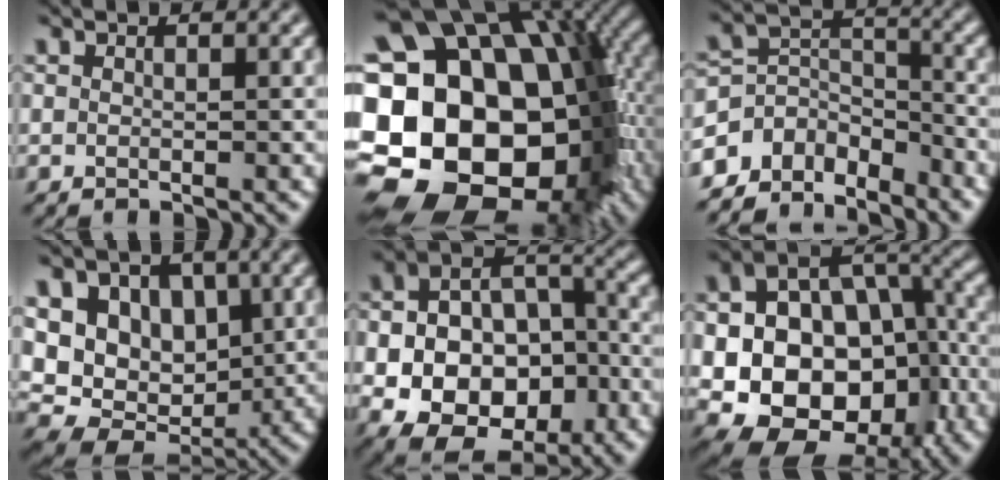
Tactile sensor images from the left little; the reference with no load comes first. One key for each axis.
{"total": 22.9, "fx": -4.0, "fy": 17.2, "fz": 14.6, "tx": -0.276, "ty": -0.047, "tz": -0.080}
{"total": 6.1, "fx": -5.0, "fy": 3.1, "fz": 1.6, "tx": -0.019, "ty": 0.003, "tz": -0.097}
{"total": 12.6, "fx": 3.0, "fy": 9.2, "fz": 8.1, "tx": -0.123, "ty": 0.022, "tz": 0.048}
{"total": 14.4, "fx": -5.3, "fy": 9.9, "fz": 9.1, "tx": -0.144, "ty": -0.018, "tz": -0.083}
{"total": 19.0, "fx": -4.1, "fy": 15.0, "fz": 10.9, "tx": -0.157, "ty": -0.019, "tz": -0.072}